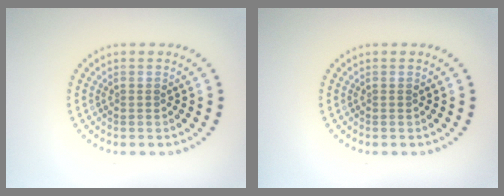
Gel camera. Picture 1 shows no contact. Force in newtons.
{"total": 0.0}